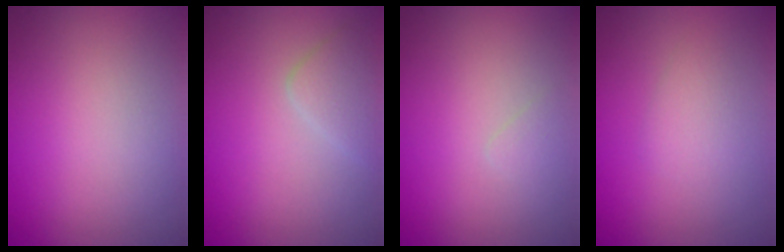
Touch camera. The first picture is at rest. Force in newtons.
{"total": 1.9, "press": 1.9, "slide": 0.0}
{"total": 0.6, "press": 0.6, "slide": 0.1}
{"total": 1.4, "press": 1.4, "slide": 0.0}